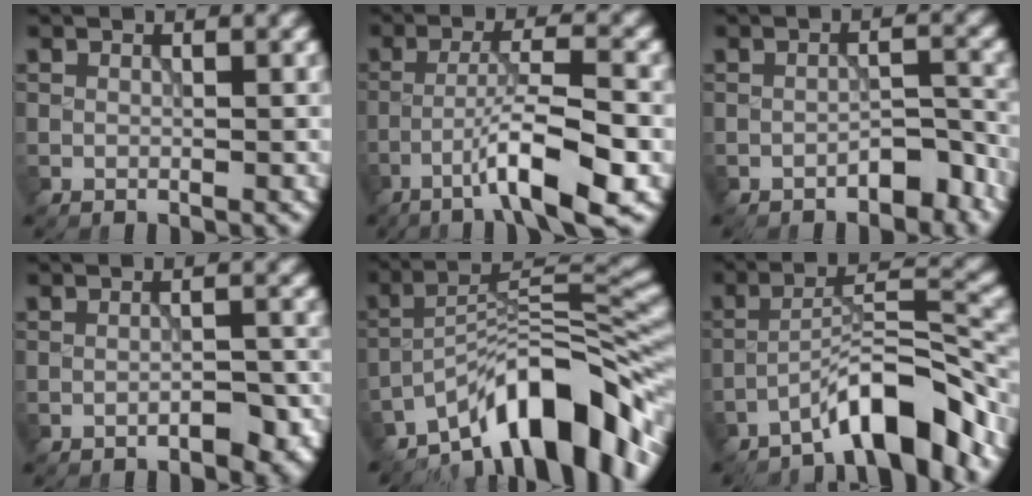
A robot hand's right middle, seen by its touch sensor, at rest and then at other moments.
{"total": 7.1, "force": [-3.6, 0.7, 6.1], "torque": [-0.099, 0.014, -0.065]}
{"total": 2.6, "force": [-1.9, 1.0, 1.5], "torque": [-0.019, 0.012, -0.029]}
{"total": 2.4, "force": [-1.6, 0.8, 1.6], "torque": [-0.020, 0.007, -0.022]}
{"total": 12.9, "force": [-8.8, 4.1, 8.5], "torque": [-0.111, 0.023, -0.165]}
{"total": 7.4, "force": [-5.4, 1.5, 4.9], "torque": [-0.074, 0.019, -0.094]}